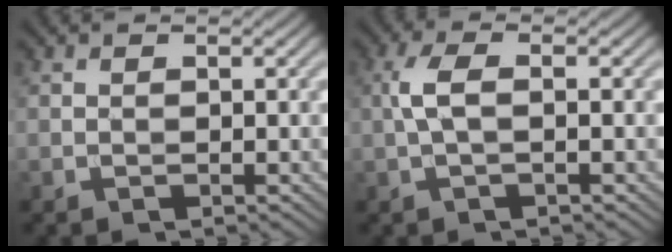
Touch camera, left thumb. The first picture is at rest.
{"total": 3.4, "force": [0.0, 1.1, 3.2], "torque": [-0.072, 0.009, -0.005]}